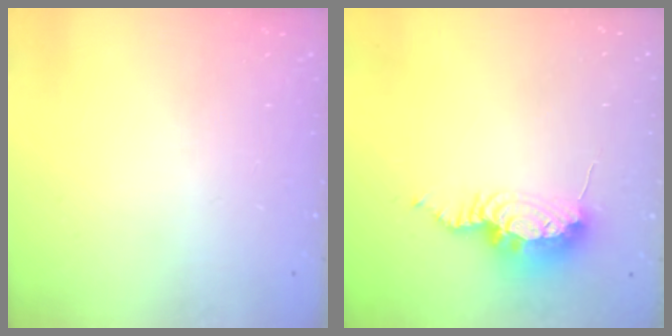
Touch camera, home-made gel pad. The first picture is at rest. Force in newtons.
{"total": 9.2, "press": 9.1, "slide": 0.7}